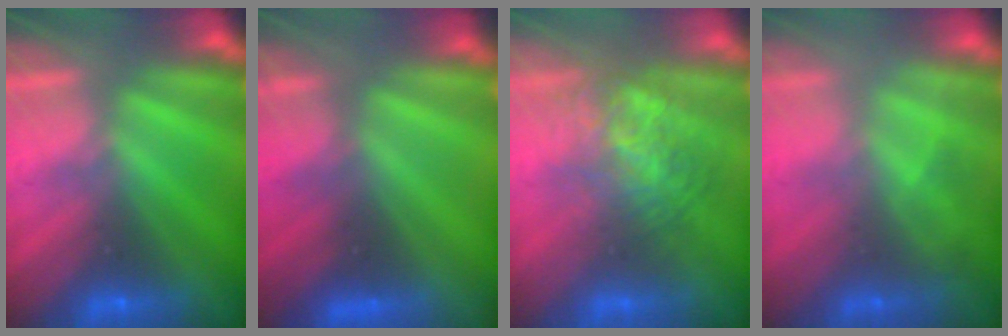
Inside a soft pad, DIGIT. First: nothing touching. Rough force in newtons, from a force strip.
{"total": 3.7}
{"total": 3.7}
{"total": 2.4}